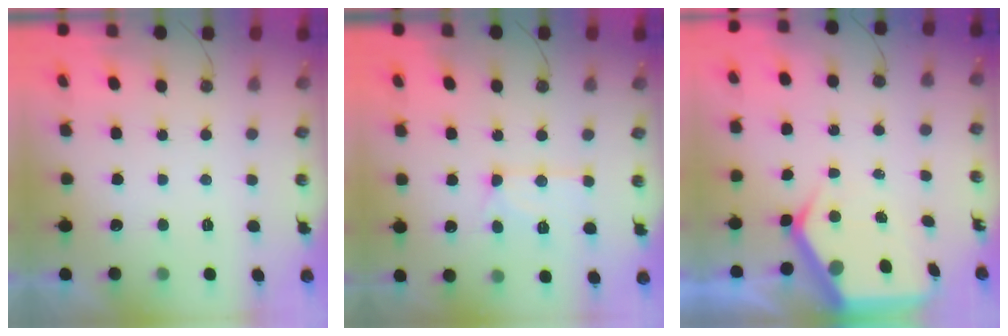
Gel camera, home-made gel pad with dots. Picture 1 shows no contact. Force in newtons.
{"total": 12.3, "press": 12.2, "slide": 1.1}
{"total": 7.8, "press": 7.7, "slide": 1.3}